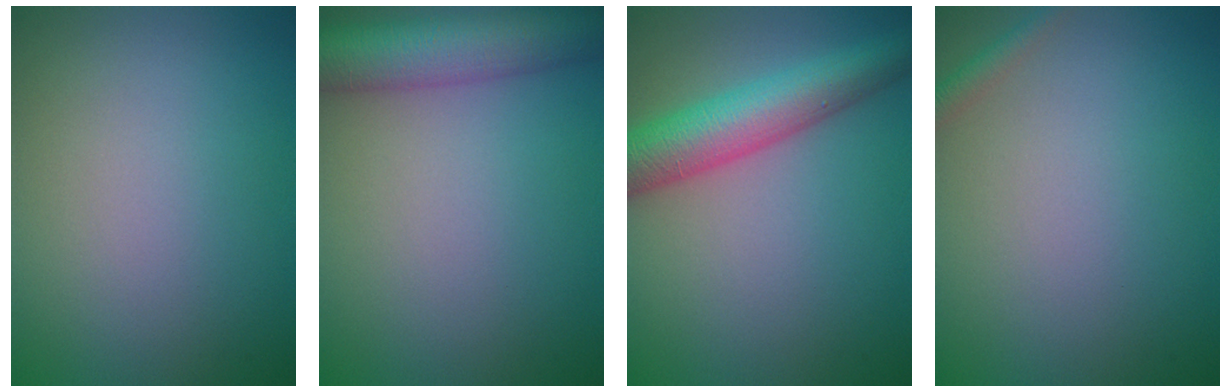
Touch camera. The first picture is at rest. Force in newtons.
{"total": 7.5, "press": 7.5, "slide": 0.4}
{"total": 6.7, "press": 6.7, "slide": 0.2}
{"total": 1.2, "press": 1.2, "slide": 0.1}